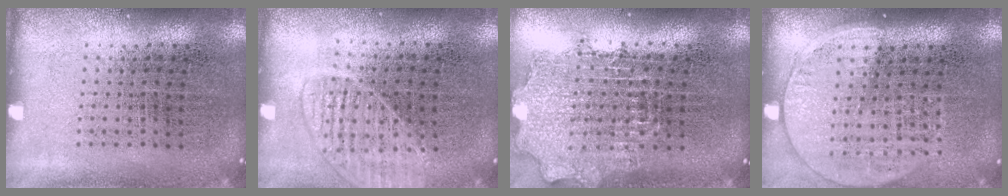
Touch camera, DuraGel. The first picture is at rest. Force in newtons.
{"total": 1.5, "press": 1.4, "slide": 0.5}
{"total": 1.7, "press": 1.4, "slide": 1.0}
{"total": 1.5, "press": 1.4, "slide": 0.7}